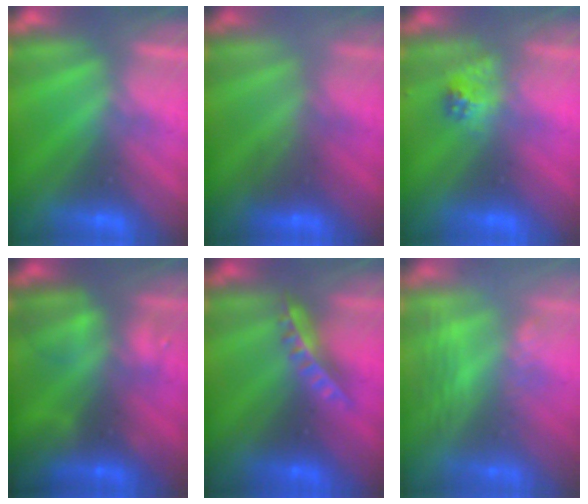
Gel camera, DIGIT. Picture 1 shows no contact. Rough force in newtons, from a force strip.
{"total": 2.0}
{"total": 2.3}
{"total": 7.3}
{"total": 6.8}
{"total": 3.0}